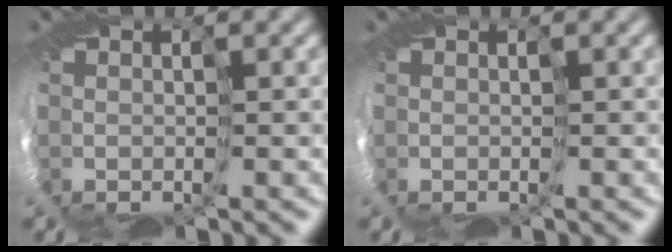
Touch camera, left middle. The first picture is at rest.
{"total": 0.0}